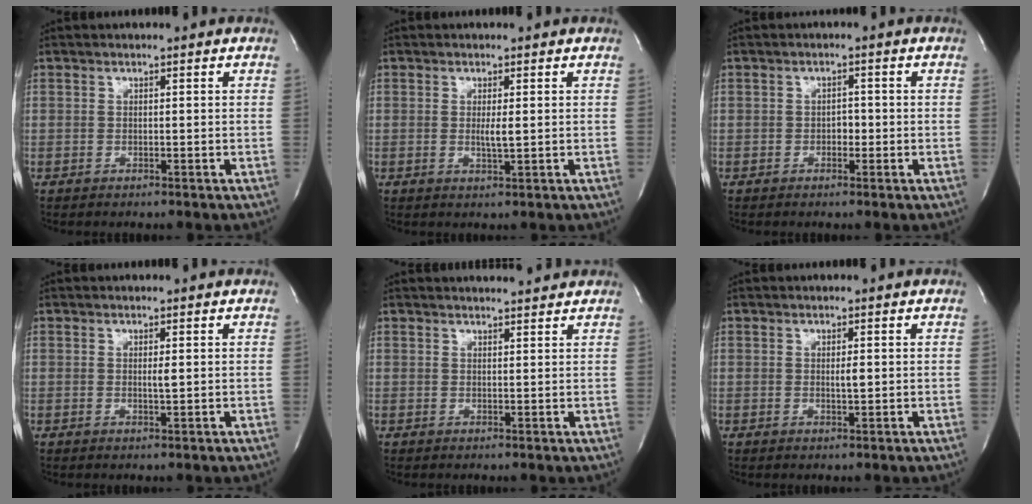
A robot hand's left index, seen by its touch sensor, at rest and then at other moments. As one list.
[{"total": 1.8, "force": [0.1, 0.1, 1.8], "torque": [-0.035, -0.005, 0.003]}, {"total": 1.4, "force": [-0.5, 1.0, 1.0], "torque": [-0.009, 0.004, -0.009]}, {"total": 0.9, "force": [0.2, 0.0, 0.9], "torque": [-0.020, -0.003, 0.003]}, {"total": 4.5, "force": [4.4, 0.3, 0.9], "torque": [-0.015, 0.010, 0.052]}, {"total": 1.2, "force": [0.2, 0.2, 1.2], "torque": [-0.020, -0.001, 0.002]}]